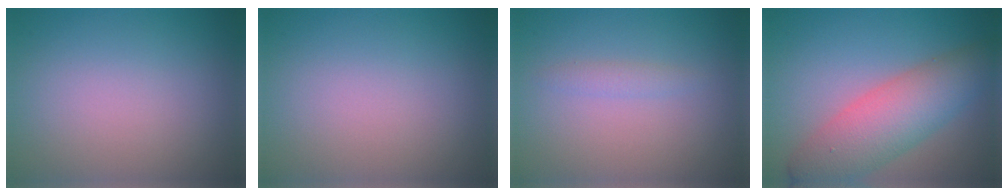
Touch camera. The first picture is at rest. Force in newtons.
{"total": 0.0}
{"total": 1.0, "press": 1.0, "slide": 0.0}
{"total": 7.5, "press": 7.5, "slide": 0.3}